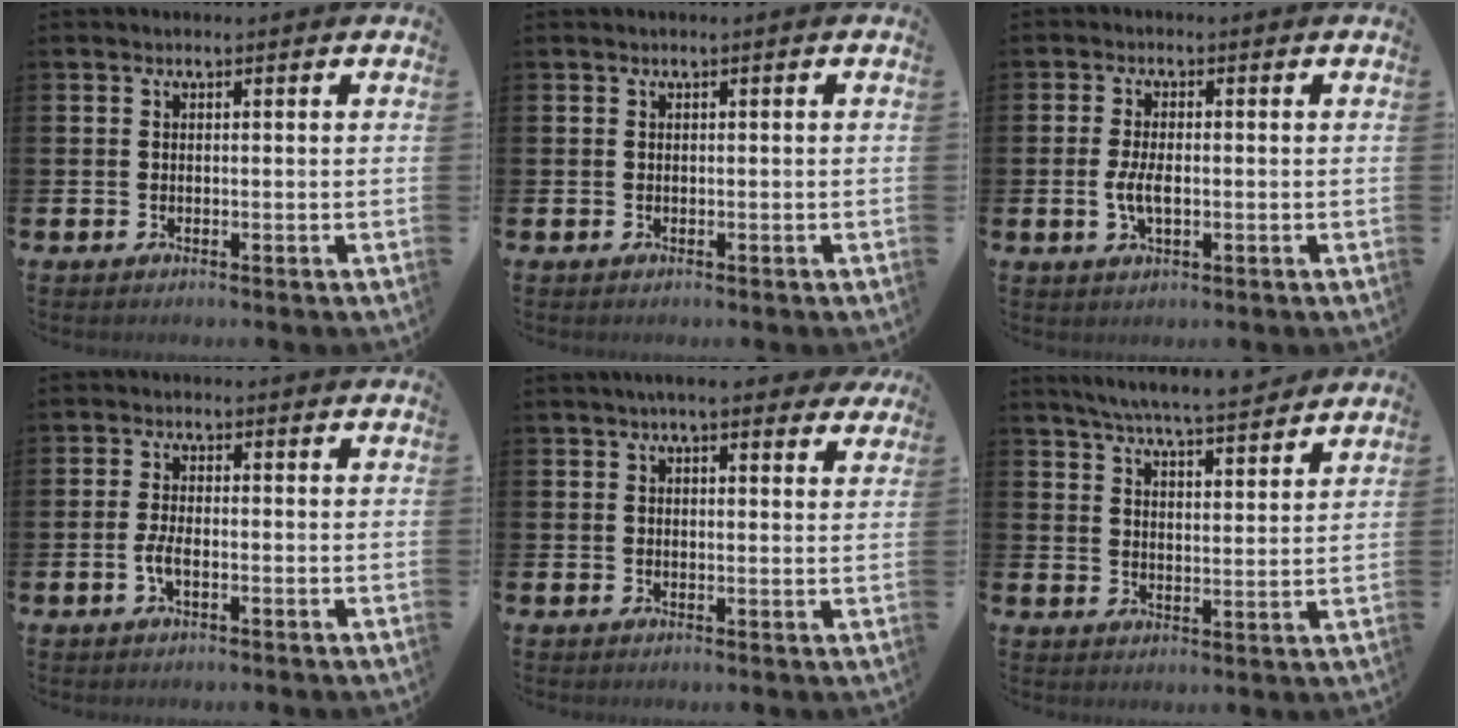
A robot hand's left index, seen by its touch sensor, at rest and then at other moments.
{"total": 0.0}
{"total": 3.6, "force": [-0.4, 1.6, 3.1], "torque": [-0.062, 0.001, -0.010]}
{"total": 2.5, "force": [-0.8, 0.9, 2.2], "torque": [-0.045, -0.001, -0.018]}
{"total": 4.6, "force": [3.9, 0.9, 2.1], "torque": [-0.040, -0.010, 0.069]}
{"total": 6.5, "force": [6.3, -0.1, 1.5], "torque": [-0.042, -0.043, 0.110]}